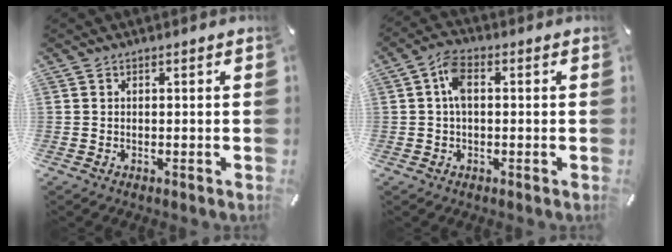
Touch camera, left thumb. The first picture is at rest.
{"total": 5.1, "force": [0.4, 2.8, 4.3], "torque": [-0.097, 0.006, 0.004]}